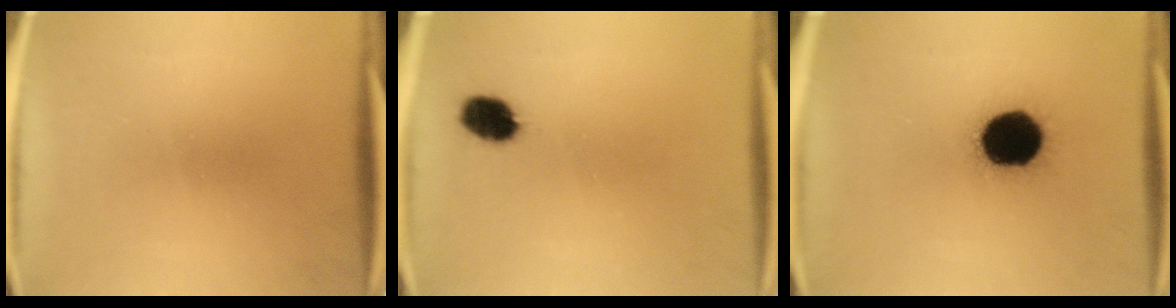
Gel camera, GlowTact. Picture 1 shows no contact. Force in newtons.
{"total": 5.5}
{"total": 19.3}